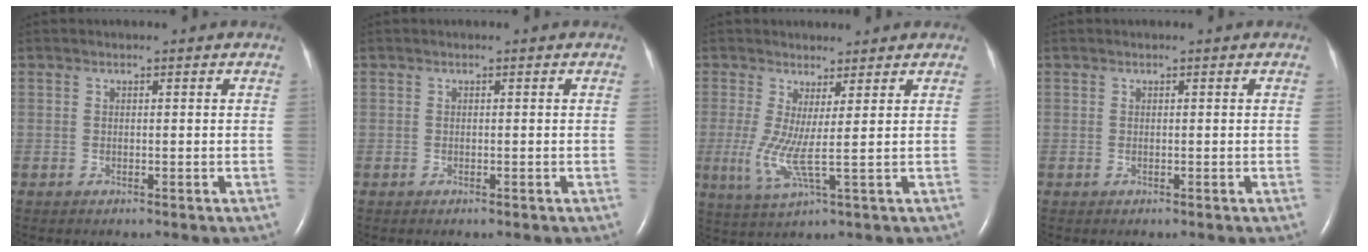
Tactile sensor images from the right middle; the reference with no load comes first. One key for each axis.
{"total": 0.0}
{"total": 5.3, "fx": 0.3, "fy": -0.5, "fz": 5.3, "tx": -0.119, "ty": -0.012, "tz": 0.014}
{"total": 0.0}